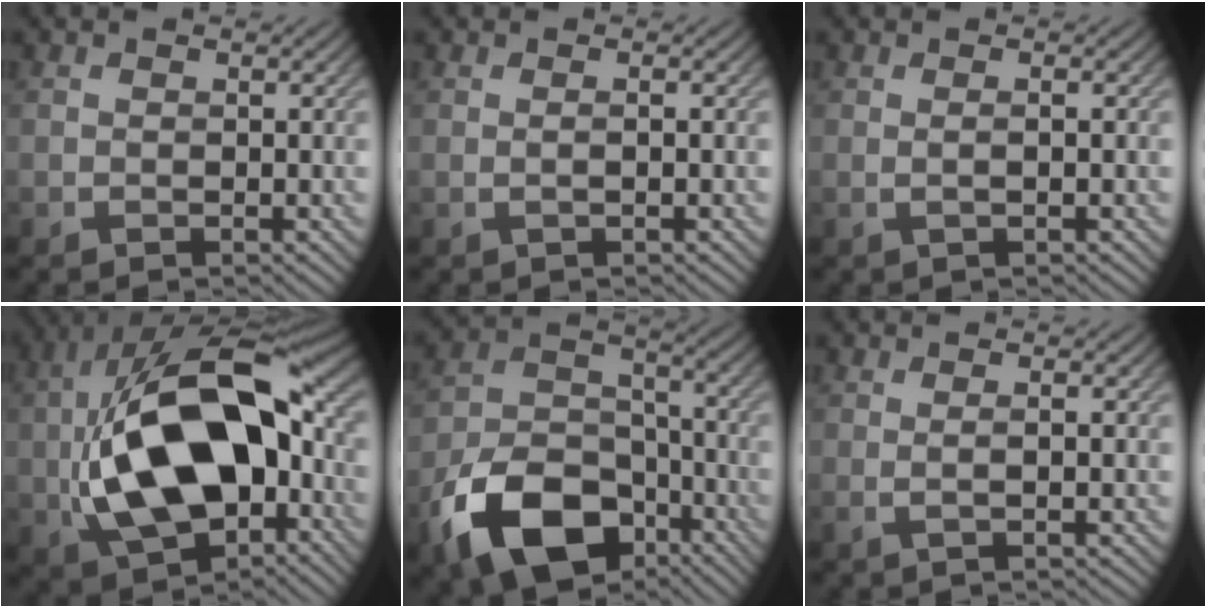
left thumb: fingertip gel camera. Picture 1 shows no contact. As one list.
[{"total": 0.9, "force": [0.0, 0.1, 0.9], "torque": [-0.018, 0.001, -0.004]}, {"total": 1.2, "force": [0.0, 0.2, 1.2], "torque": [-0.023, 0.002, -0.005]}, {"total": 20.0, "force": [-2.3, 11.9, 15.8], "torque": [-0.309, -0.007, -0.042]}, {"total": 14.5, "force": [-8.4, 8.5, 8.2], "torque": [-0.178, -0.026, -0.161]}, {"total": 1.6, "force": [0.0, 0.3, 1.6], "torque": [-0.029, 0.002, -0.007]}]